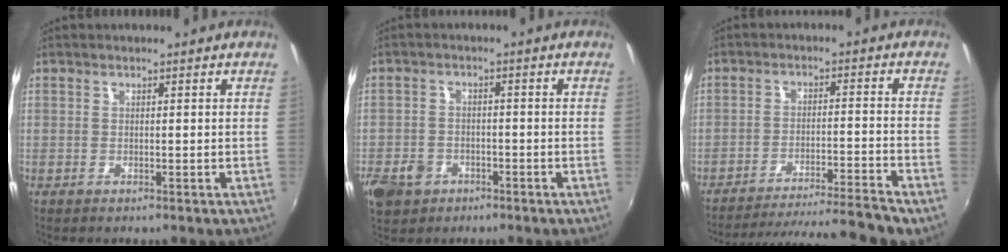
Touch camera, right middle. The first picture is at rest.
{"total": 8.1, "force": [-4.4, 6.0, 3.3], "torque": [-0.101, -0.001, -0.072]}
{"total": 14.3, "force": [-13.1, -2.2, 5.2], "torque": [-0.095, -0.006, -0.202]}